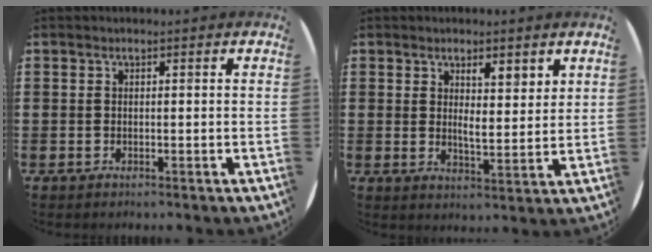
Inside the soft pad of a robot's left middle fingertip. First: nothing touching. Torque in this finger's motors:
{"motor_torque": [1.25, -0.88, 0.17, 0.04]}